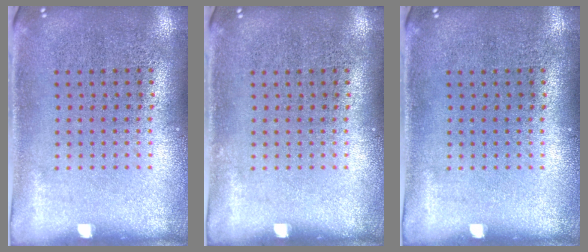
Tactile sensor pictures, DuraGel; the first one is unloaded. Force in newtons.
{"total": 0.0}
{"total": 0.0}